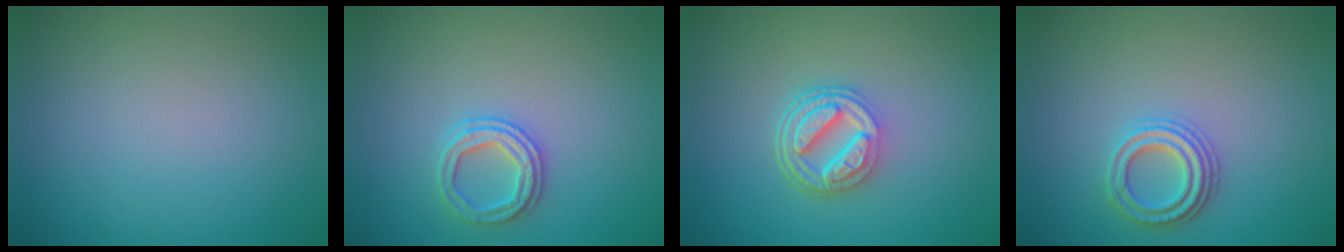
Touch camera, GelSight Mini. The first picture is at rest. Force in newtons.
{"total": 2.5, "press": 2.4, "slide": 0.6}
{"total": 5.2, "press": 3.7, "slide": 3.6}
{"total": 2.7, "press": 2.6, "slide": 0.8}